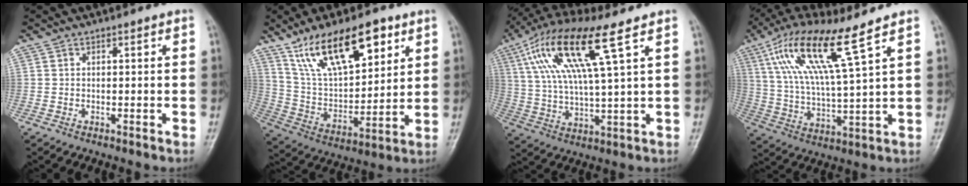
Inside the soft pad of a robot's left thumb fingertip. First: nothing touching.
{"total": 18.9, "force": [10.9, 8.2, 13.1], "torque": [-0.183, -0.037, 0.206]}
{"total": 16.7, "force": [7.1, 3.0, 14.8], "torque": [-0.310, -0.002, 0.134]}
{"total": 14.9, "force": [8.1, 1.5, 12.4], "torque": [-0.252, -0.024, 0.160]}